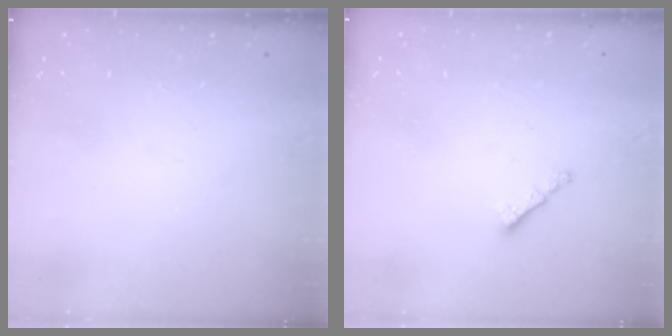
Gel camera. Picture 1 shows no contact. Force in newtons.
{"total": 0.7, "press": 0.6, "slide": 0.4}